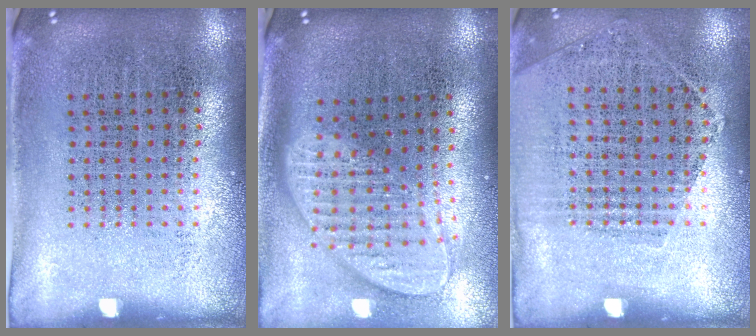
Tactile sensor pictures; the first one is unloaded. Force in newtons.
{"total": 2.0, "press": 1.5, "slide": 1.2}
{"total": 1.2, "press": 1.0, "slide": 0.6}